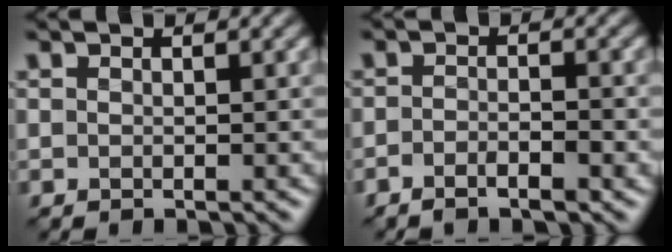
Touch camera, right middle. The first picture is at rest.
{"total": 2.1, "force": [-1.4, 0.5, 1.5], "torque": [-0.020, 0.002, -0.026]}